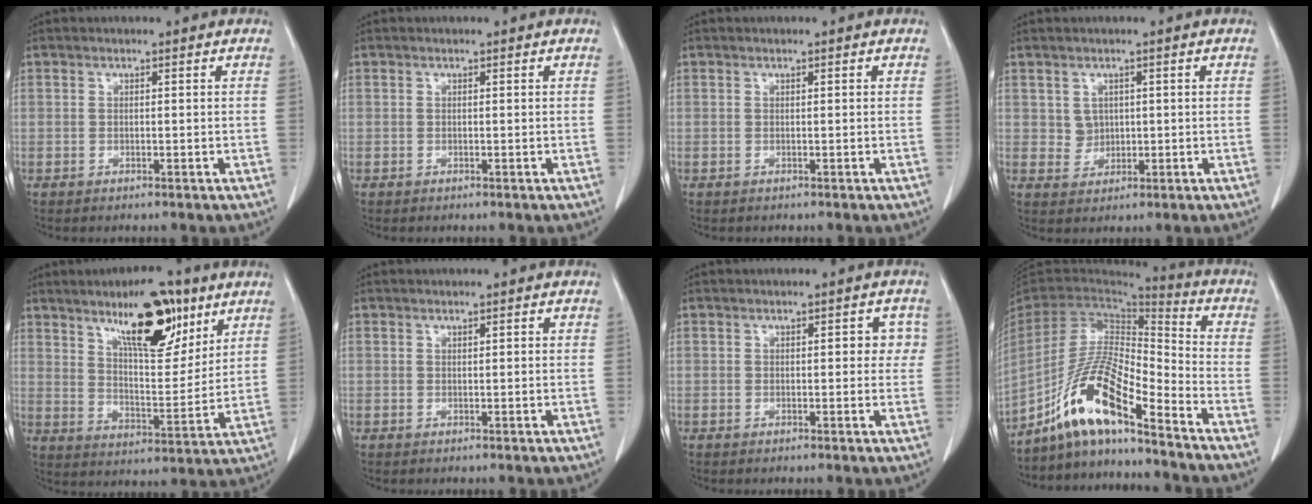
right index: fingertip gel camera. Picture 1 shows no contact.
{"total": 0.0}
{"total": 0.0}
{"total": 2.5, "force": [0.7, 2.3, 0.8], "torque": [-0.014, 0.000, 0.017]}
{"total": 14.0, "force": [8.6, 4.1, 10.2], "torque": [-0.158, 0.001, 0.145]}
{"total": 0.6, "force": [0.2, 0.1, 0.5], "torque": [-0.011, 0.001, 0.005]}
{"total": 3.1, "force": [0.5, 1.8, 2.5], "torque": [-0.019, 0.019, 0.004]}
{"total": 14.2, "force": [-10.2, 1.6, 9.8], "torque": [-0.194, 0.005, -0.189]}